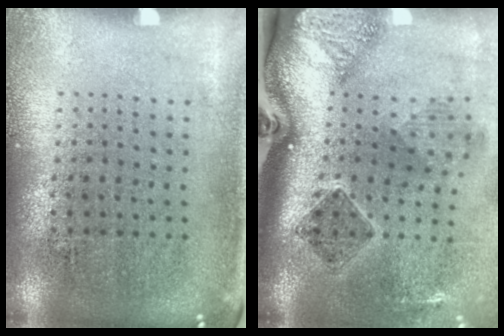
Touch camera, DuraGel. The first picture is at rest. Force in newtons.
{"total": 2.9, "press": 1.9, "slide": 2.2}